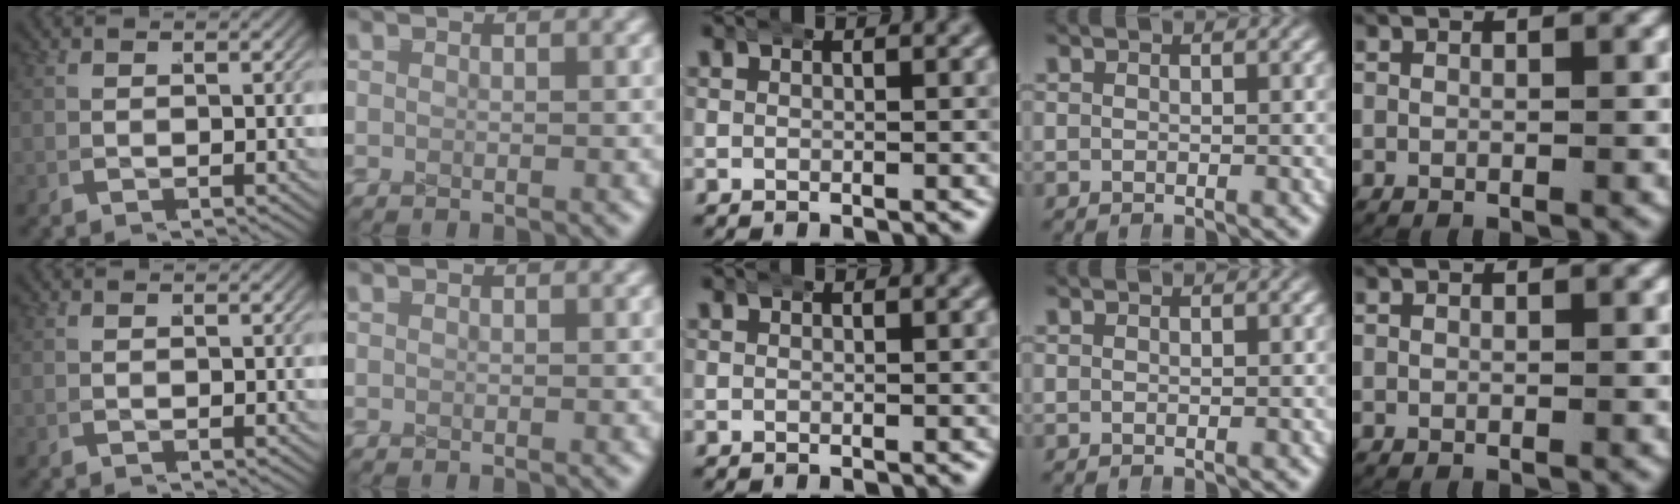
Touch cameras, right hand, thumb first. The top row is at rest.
{}